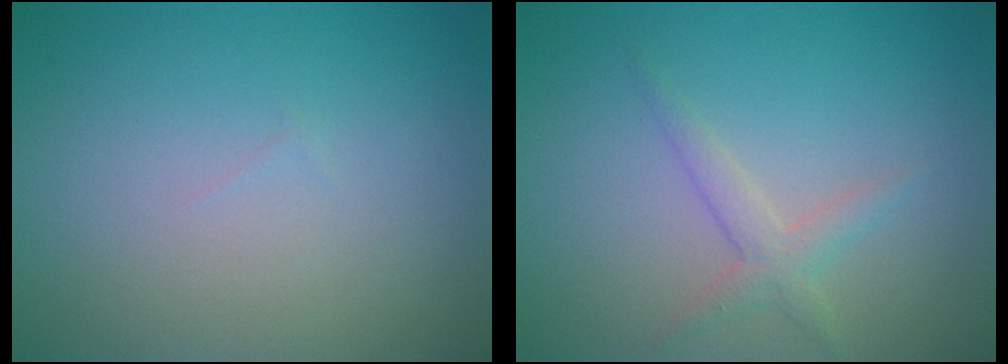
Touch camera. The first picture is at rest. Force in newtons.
{"total": 1.8, "press": 1.8, "slide": 0.1}